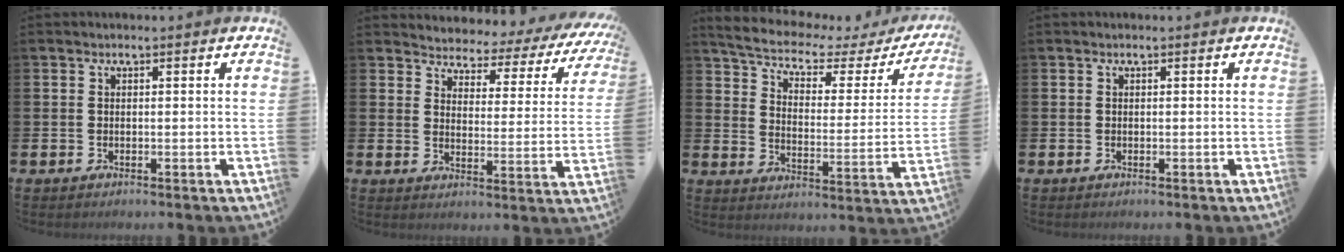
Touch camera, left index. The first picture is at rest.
{"total": 2.8, "force": [2.5, 1.2, 0.1], "torque": [-0.028, -0.030, 0.032]}
{"total": 5.7, "force": [4.8, 1.7, 2.6], "torque": [-0.073, -0.037, 0.073]}
{"total": 0.0}